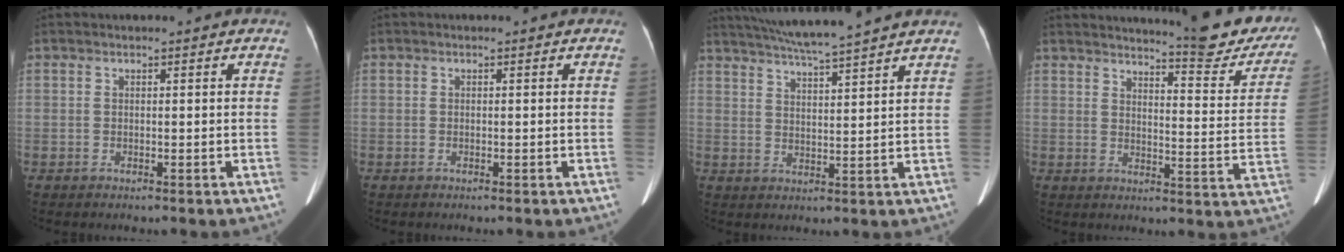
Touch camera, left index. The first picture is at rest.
{"total": 0.0}
{"total": 12.0, "force": [10.6, -1.4, 5.4], "torque": [-0.098, 0.014, 0.158]}
{"total": 16.8, "force": [15.4, 1.8, 6.6], "torque": [-0.073, -0.068, 0.170]}